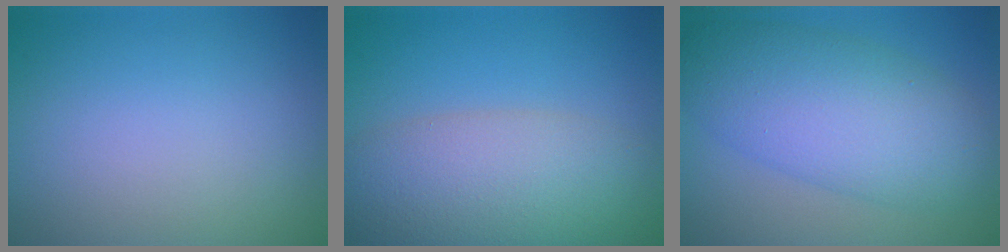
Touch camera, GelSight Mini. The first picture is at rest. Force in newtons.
{"total": 7.4, "press": 7.4, "slide": 0.3}
{"total": 8.3, "press": 8.3, "slide": 0.2}